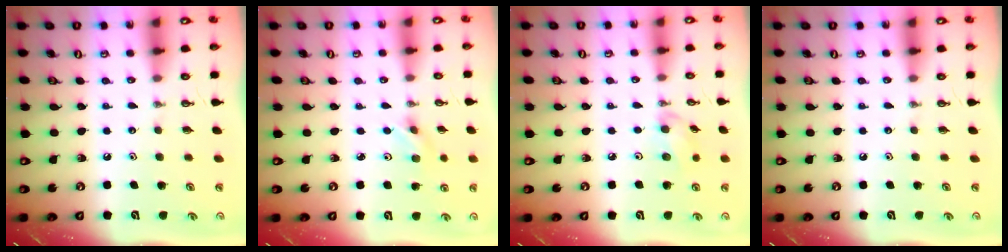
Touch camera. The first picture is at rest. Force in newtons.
{"total": 2.5, "press": 2.5, "slide": 0.5}
{"total": 5.8, "press": 5.7, "slide": 1.4}
{"total": 0.0}